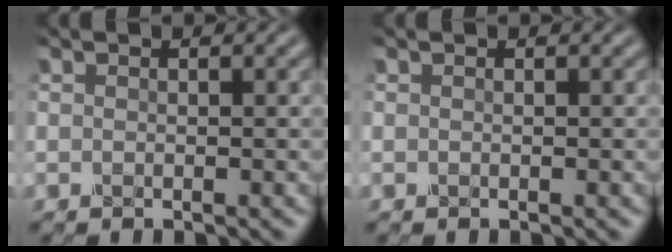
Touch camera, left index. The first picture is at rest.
{"total": 0.0}